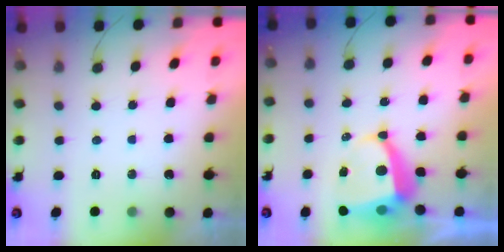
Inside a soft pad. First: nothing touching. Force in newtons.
{"total": 7.2, "press": 7.2, "slide": 0.9}